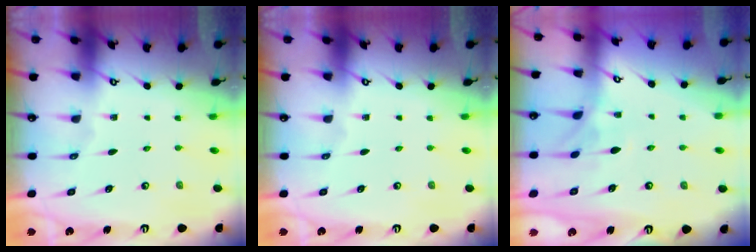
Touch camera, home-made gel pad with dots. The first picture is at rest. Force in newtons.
{"total": 0.0}
{"total": 2.0, "press": 1.8, "slide": 0.9}